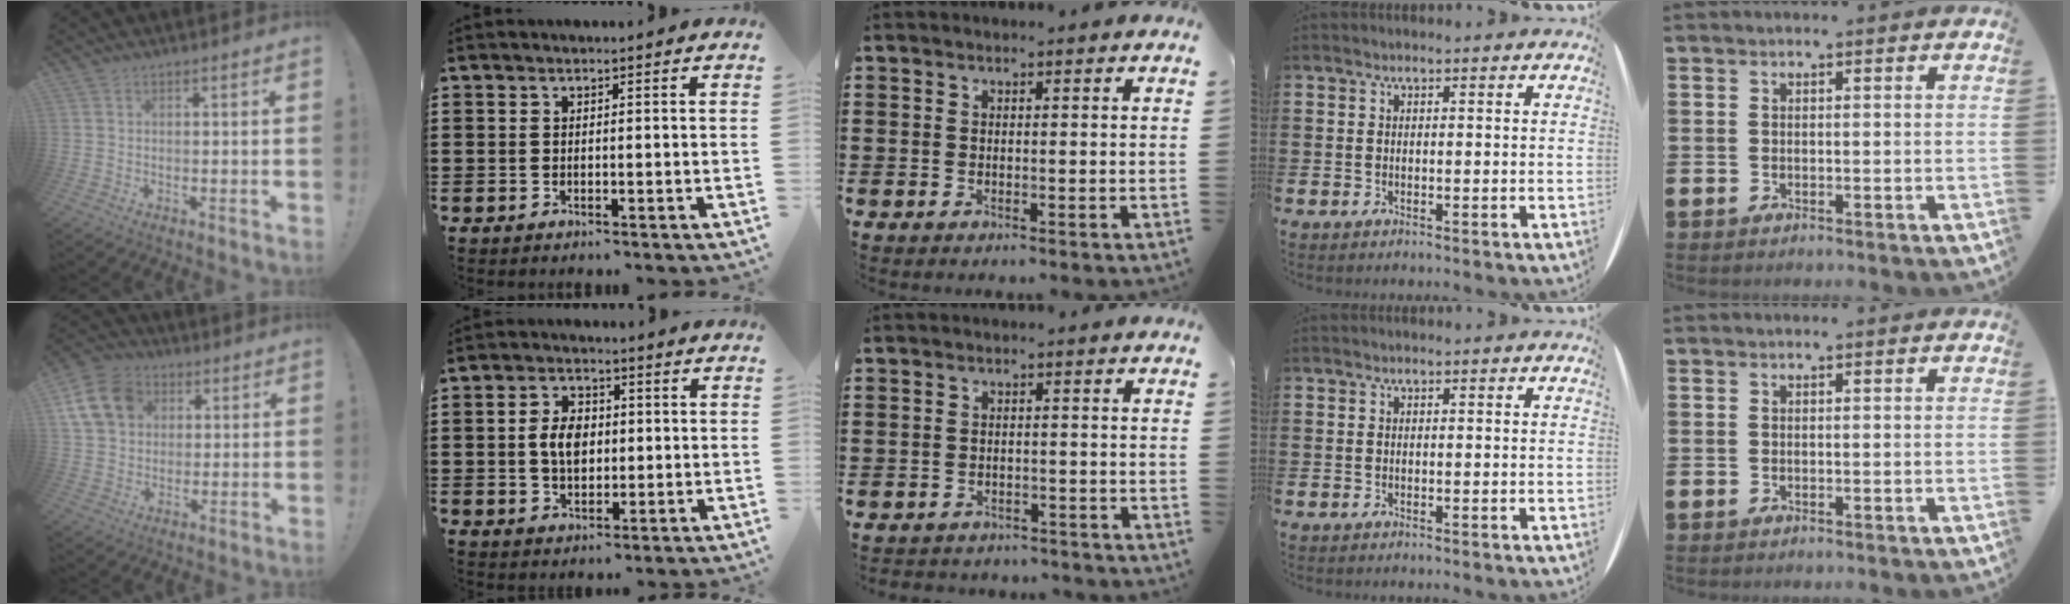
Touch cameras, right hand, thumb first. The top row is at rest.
{"thumb": {"total": 14.6, "force": [4.7, 11.8, 7.1], "torque": [-0.115, -0.007, 0.099]}, "index": {"total": 5.1, "force": [0.1, 3.5, 3.8], "torque": [-0.078, 0.008, -0.004]}, "middle": {"total": 1.9, "force": [-1.9, 0.4, -0.2], "torque": [-0.003, 0.001, -0.044]}}